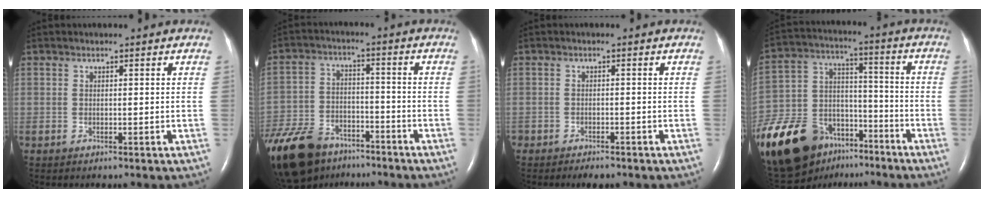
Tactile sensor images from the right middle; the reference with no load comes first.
{"total": 19.4, "force": [-14.0, 10.0, 8.8], "torque": [-0.249, -0.022, -0.235]}
{"total": 2.4, "force": [-2.0, 0.9, 1.0], "torque": [-0.018, -0.003, -0.026]}
{"total": 29.6, "force": [-19.1, 17.1, 14.8], "torque": [-0.408, -0.006, -0.325]}